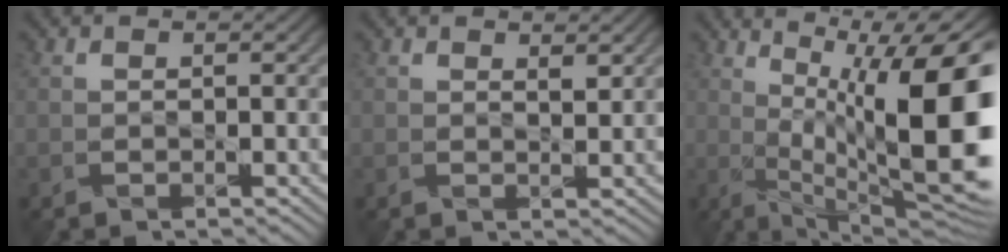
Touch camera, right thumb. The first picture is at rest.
{"total": 1.9, "force": [1.6, 0.5, 0.8], "torque": [-0.014, 0.000, 0.032]}
{"total": 17.1, "force": [1.9, 5.8, 16.0], "torque": [-0.222, 0.020, 0.040]}